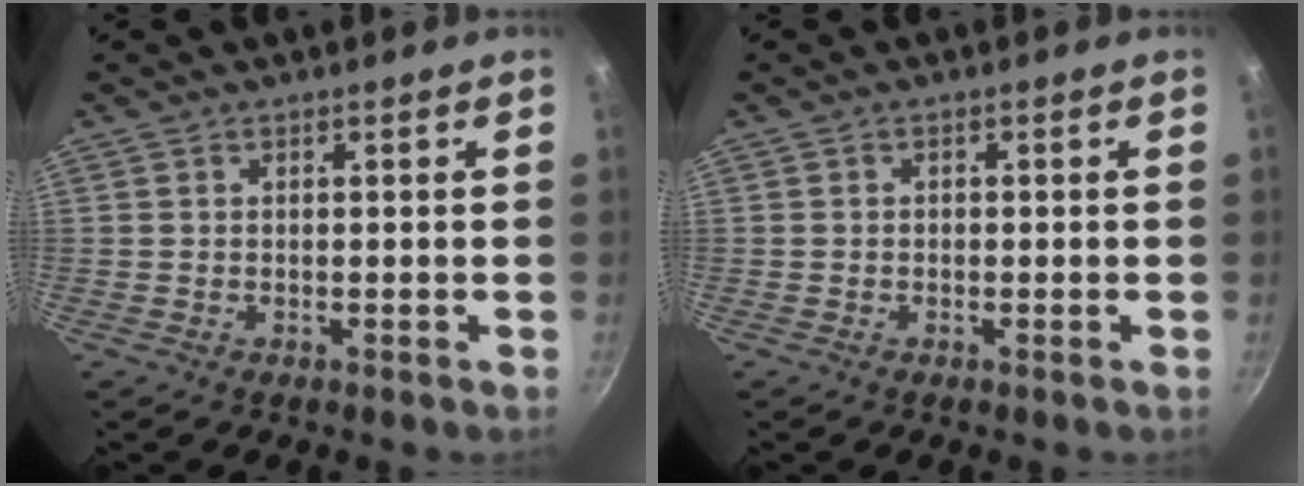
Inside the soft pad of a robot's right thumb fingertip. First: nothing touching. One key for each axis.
{"total": 0.7, "fx": -0.2, "fy": 0.6, "fz": 0.3, "tx": -0.004, "ty": 0.003, "tz": -0.004}